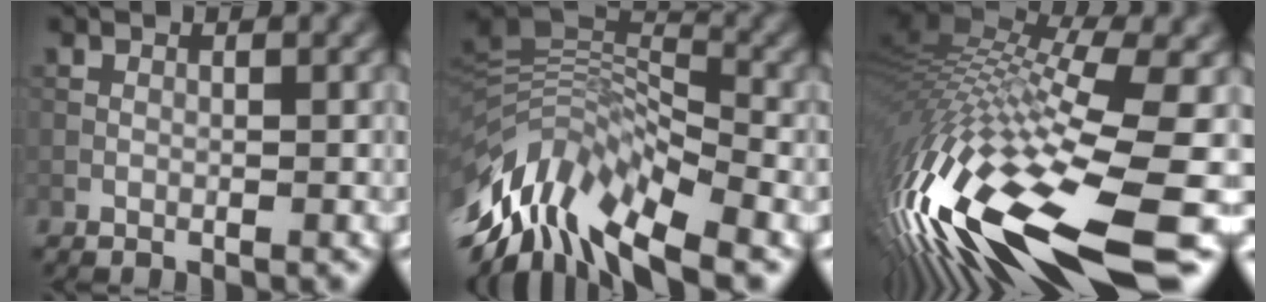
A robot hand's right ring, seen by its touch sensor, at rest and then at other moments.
{"total": 13.6, "force": [-6.7, 5.9, 10.3], "torque": [-0.217, 0.007, -0.123]}
{"total": 17.8, "force": [-5.2, 4.9, 16.3], "torque": [-0.334, -0.017, -0.078]}